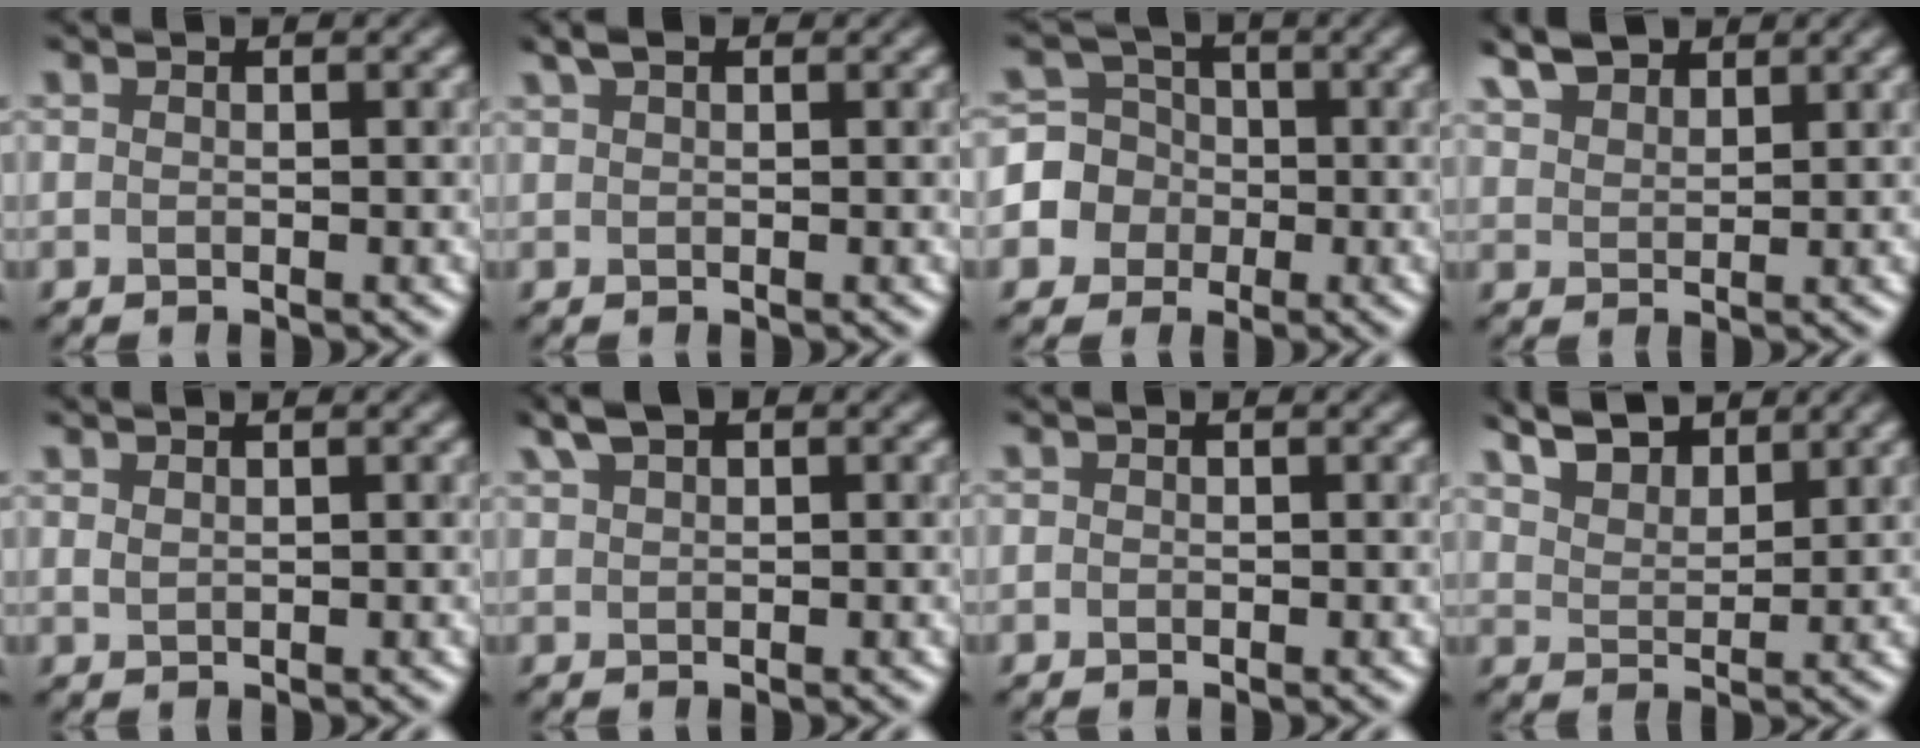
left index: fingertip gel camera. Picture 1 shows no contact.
{"total": 1.3, "force": [1.0, 0.5, 0.6], "torque": [-0.004, 0.011, 0.017]}
{"total": 5.0, "force": [-1.0, 4.9, 0.5], "torque": [0.004, 0.025, -0.037]}
{"total": 3.5, "force": [2.9, 1.4, 1.3], "torque": [-0.027, 0.017, 0.061]}
{"total": 0.6, "force": [0.5, 0.1, -0.1], "torque": [0.003, 0.008, 0.015]}
{"total": 2.1, "force": [1.5, 0.9, 1.1], "torque": [-0.015, 0.013, 0.032]}
{"total": 0.0}
{"total": 5.5, "force": [4.8, 1.8, 1.9], "torque": [-0.042, 0.014, 0.075]}